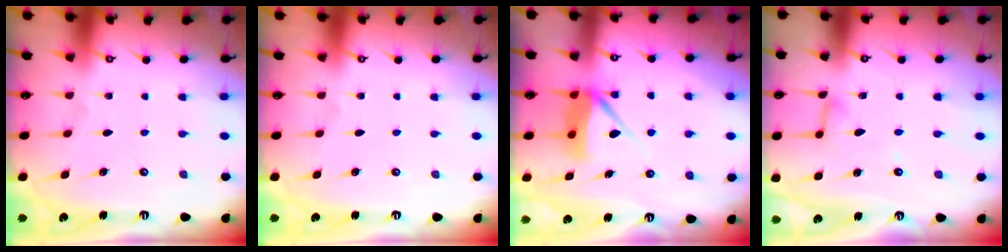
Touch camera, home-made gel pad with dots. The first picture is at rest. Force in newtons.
{"total": 0.0}
{"total": 7.4, "press": 7.4, "slide": 0.8}
{"total": 4.2, "press": 4.2, "slide": 0.2}